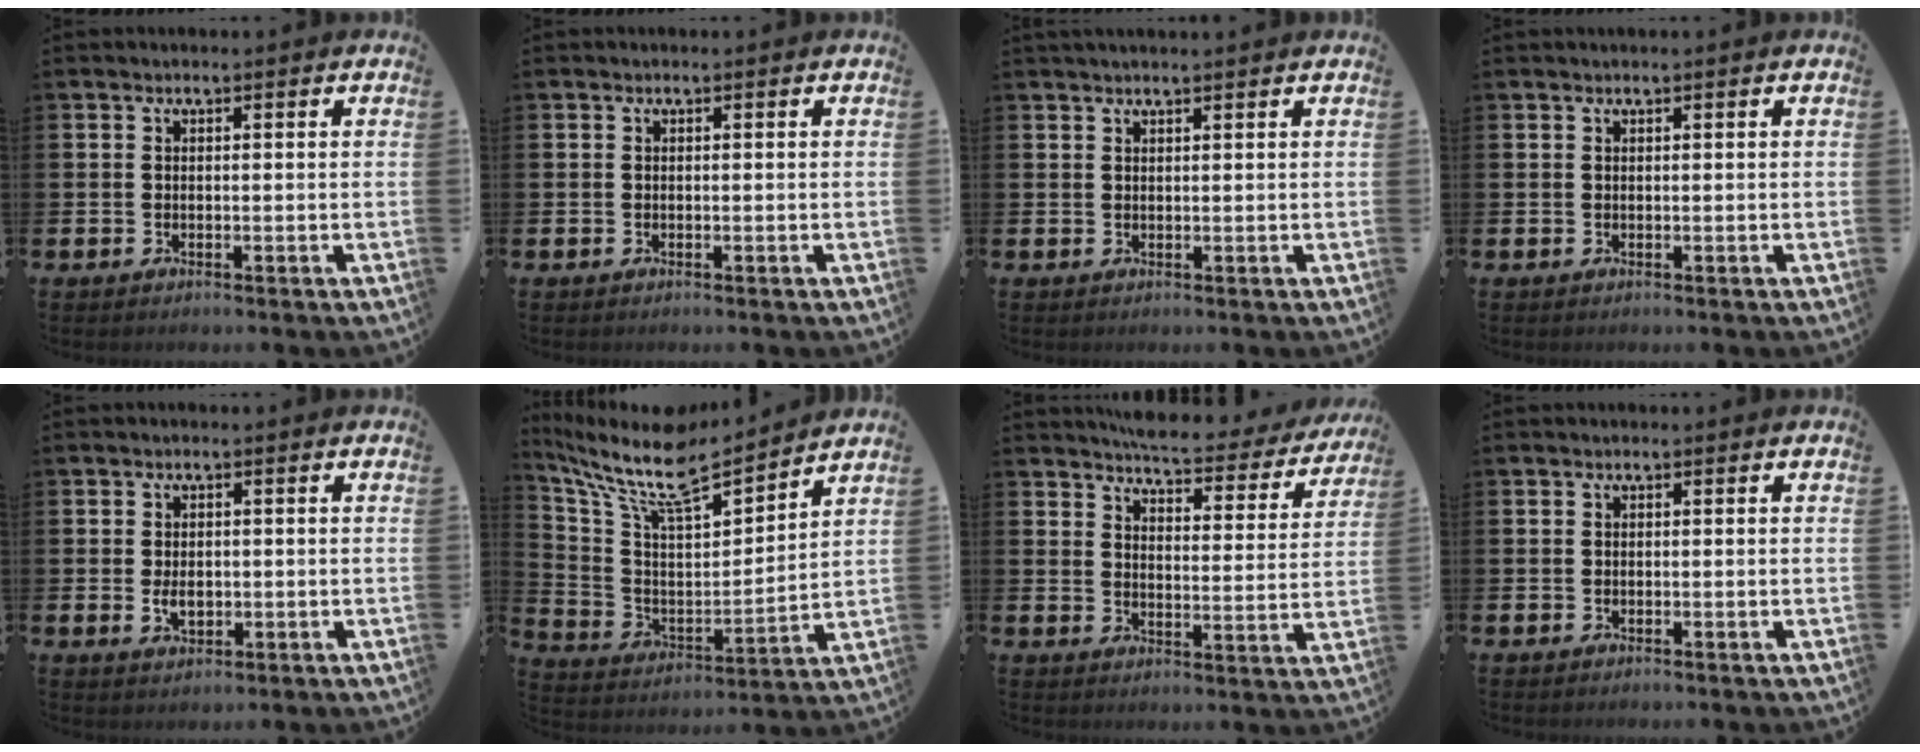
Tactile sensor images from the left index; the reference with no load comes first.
{"total": 0.0}
{"total": 1.8, "force": [1.7, -0.1, 0.5], "torque": [-0.009, -0.003, 0.031]}
{"total": 0.0}
{"total": 2.4, "force": [0.0, 1.6, 1.9], "torque": [-0.020, -0.001, -0.005]}
{"total": 11.2, "force": [9.6, 2.5, 5.1], "torque": [-0.138, -0.065, 0.161]}
{"total": 5.4, "force": [5.1, 0.8, 1.4], "torque": [-0.040, -0.039, 0.084]}
{"total": 0.0}